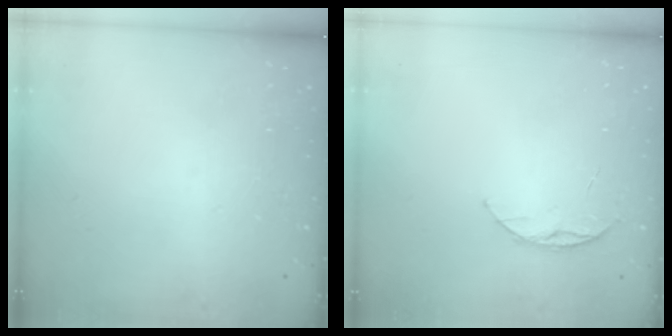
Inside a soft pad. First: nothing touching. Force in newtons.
{"total": 6.0, "press": 5.9, "slide": 0.6}